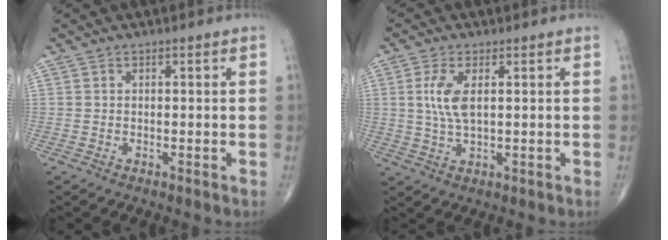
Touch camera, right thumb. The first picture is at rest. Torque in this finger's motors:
{"motor_torque": [0.86, 1.06, 0.73, -0.52, 0.07]}